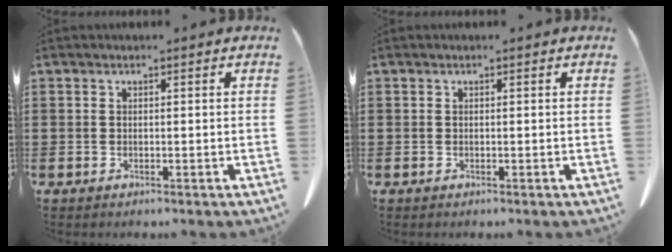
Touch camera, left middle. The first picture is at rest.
{"total": 0.0}